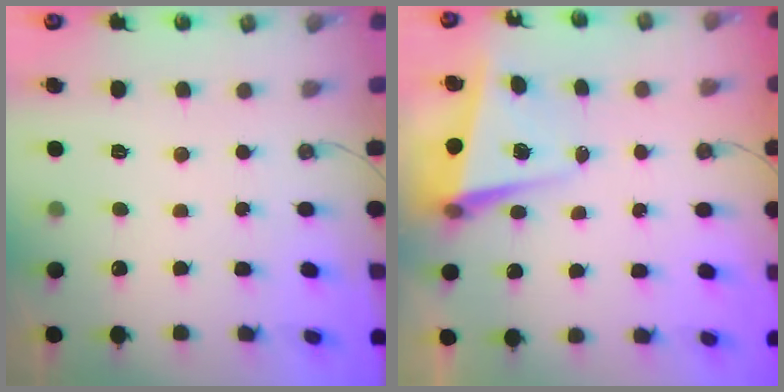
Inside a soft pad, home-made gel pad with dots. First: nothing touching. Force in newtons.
{"total": 5.5, "press": 5.4, "slide": 0.8}